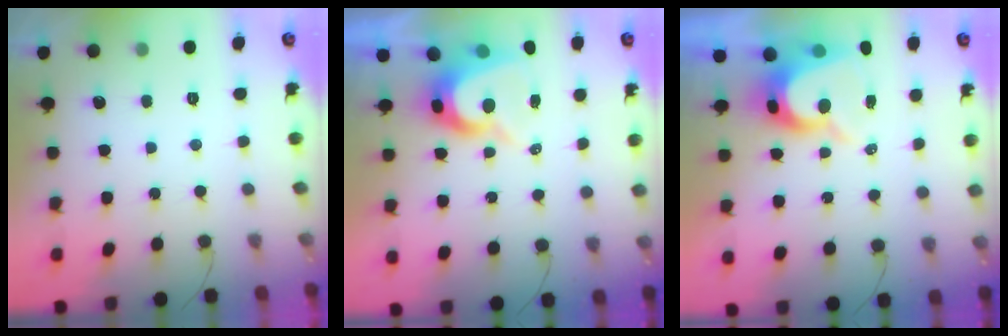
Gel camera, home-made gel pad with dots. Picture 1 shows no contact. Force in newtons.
{"total": 9.2, "press": 9.2, "slide": 0.9}
{"total": 9.9, "press": 9.9, "slide": 0.8}